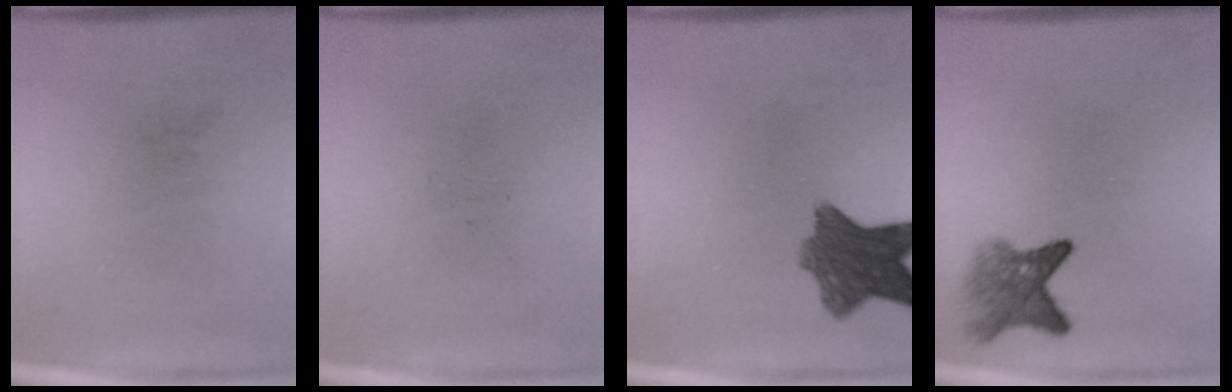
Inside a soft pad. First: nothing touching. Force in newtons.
{"total": 0.0}
{"total": 8.6}
{"total": 4.3}